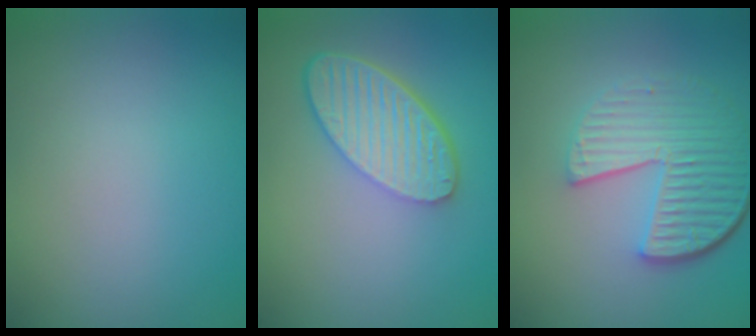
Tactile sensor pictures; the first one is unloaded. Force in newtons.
{"total": 5.9, "press": 4.5, "slide": 3.8}
{"total": 5.9, "press": 4.3, "slide": 4.1}